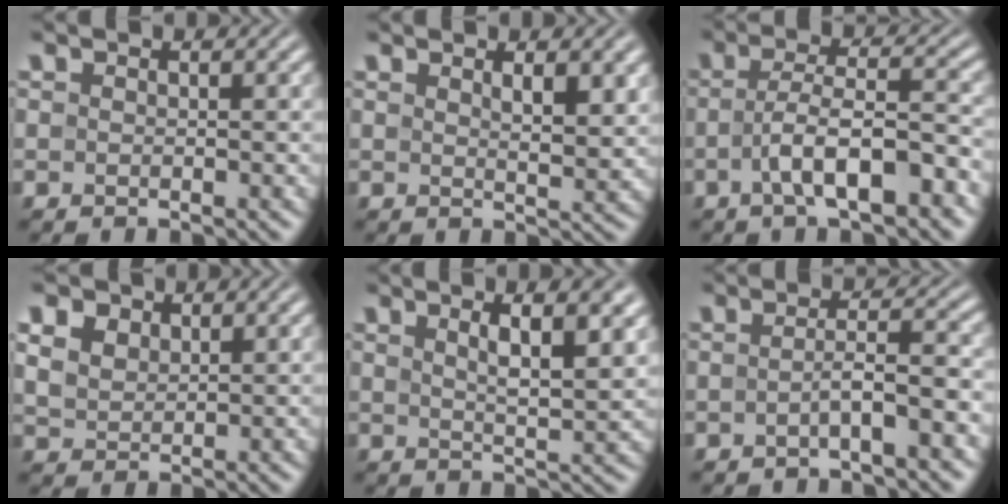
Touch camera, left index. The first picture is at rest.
{"total": 3.0, "force": [1.5, 0.8, 2.5], "torque": [-0.037, -0.006, 0.029]}
{"total": 6.3, "force": [-2.2, 1.9, 5.6], "torque": [-0.097, 0.007, -0.039]}
{"total": 5.4, "force": [3.3, 3.4, 2.6], "torque": [-0.083, 0.016, 0.055]}
{"total": 5.4, "force": [2.4, 1.3, 4.6], "torque": [-0.062, 0.002, 0.037]}
{"total": 2.9, "force": [-0.9, 0.5, 2.7], "torque": [-0.045, 0.010, -0.022]}